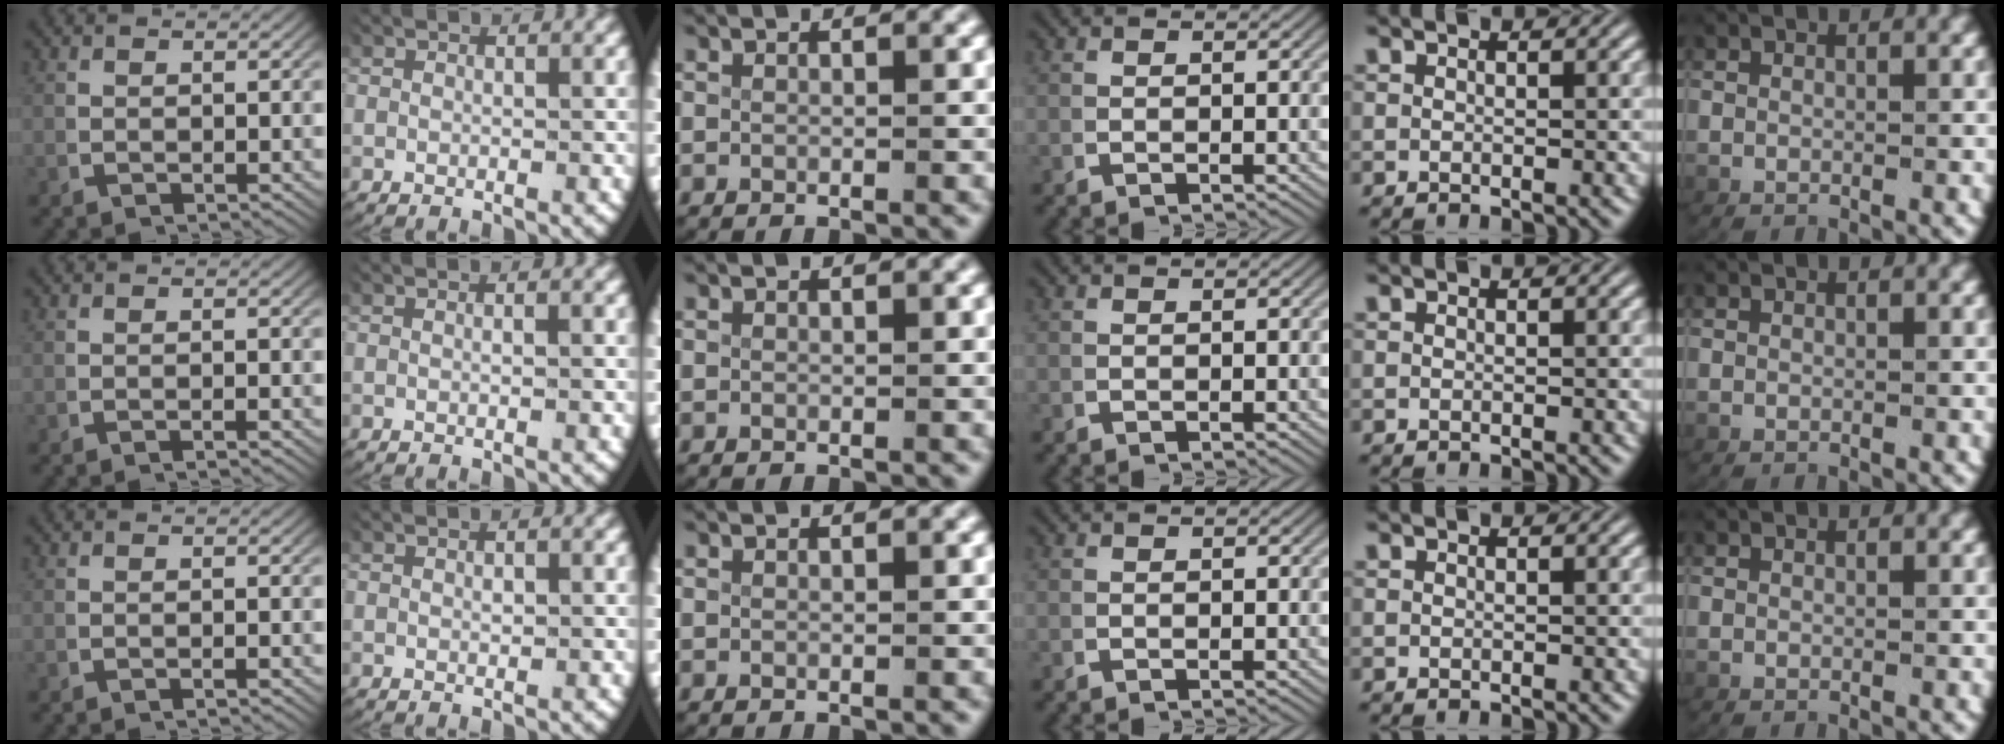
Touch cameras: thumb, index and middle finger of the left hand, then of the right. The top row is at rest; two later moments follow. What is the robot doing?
{"motion": "lift_and_place", "object": "plastic wrap"}